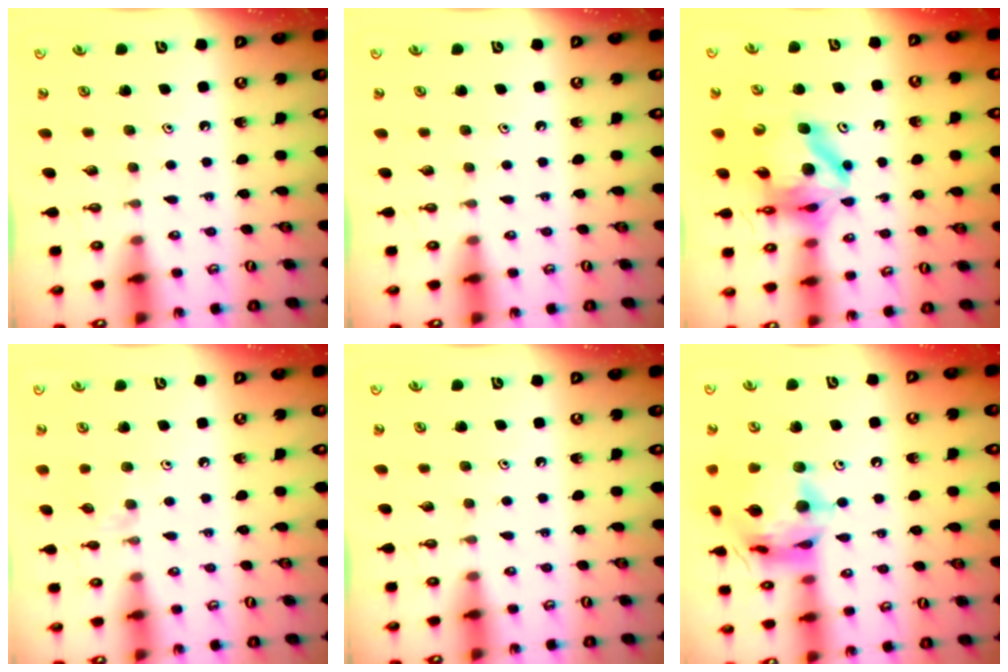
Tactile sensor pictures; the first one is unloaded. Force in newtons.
{"total": 0.0}
{"total": 14.5, "press": 14.4, "slide": 1.6}
{"total": 2.6, "press": 2.5, "slide": 0.4}
{"total": 0.0}
{"total": 18.8, "press": 18.7, "slide": 1.6}